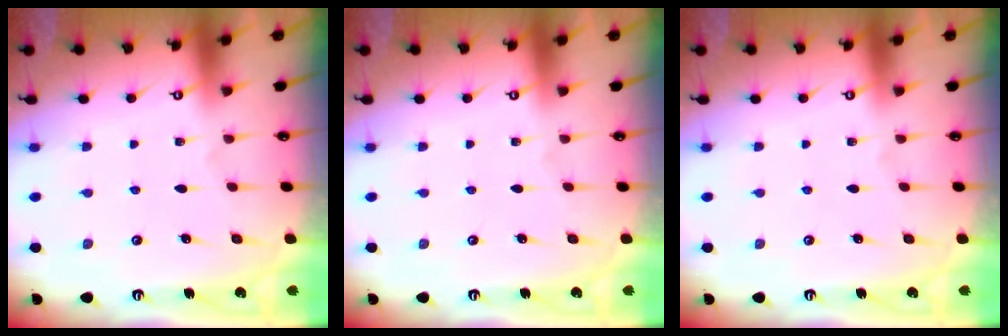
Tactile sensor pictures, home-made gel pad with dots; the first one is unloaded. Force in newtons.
{"total": 0.0}
{"total": 0.0}